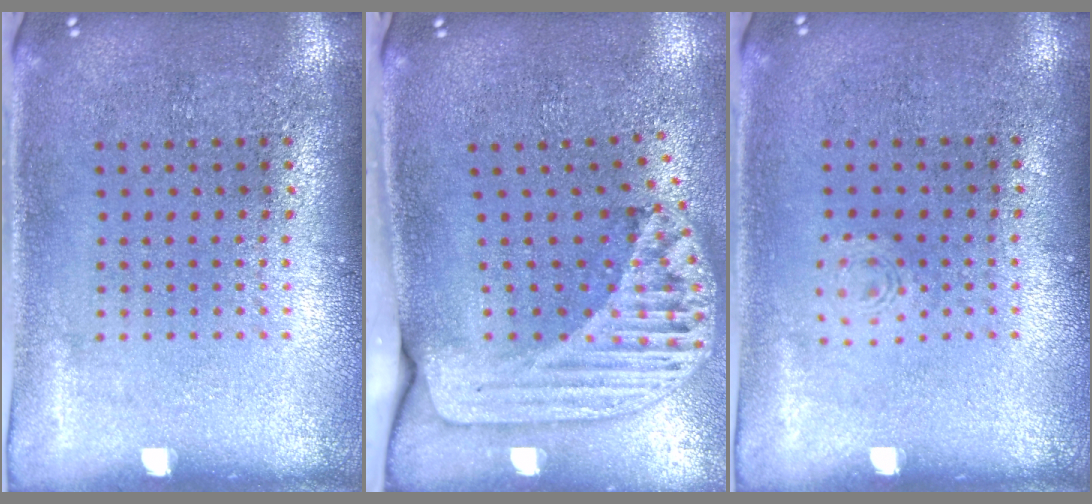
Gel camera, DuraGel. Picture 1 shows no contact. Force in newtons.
{"total": 2.4, "press": 1.7, "slide": 1.7}
{"total": 0.5, "press": 0.5, "slide": 0.2}